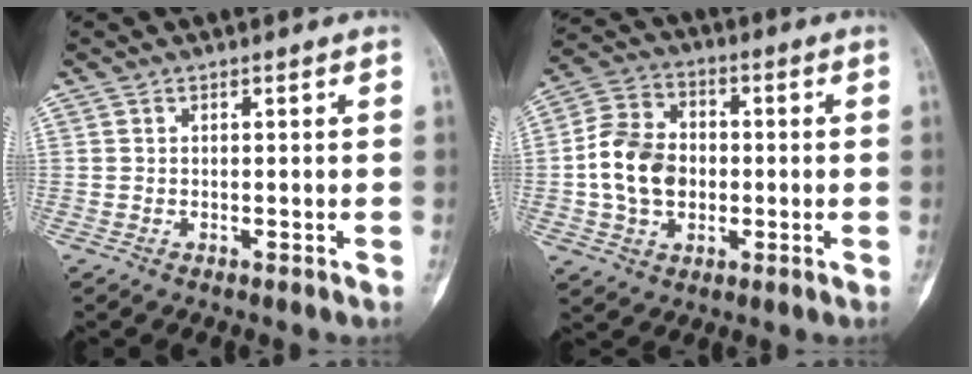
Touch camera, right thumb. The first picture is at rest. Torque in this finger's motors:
{"motor_torque": [1.45, 1.28, 0.81, -1.05, 0.31]}